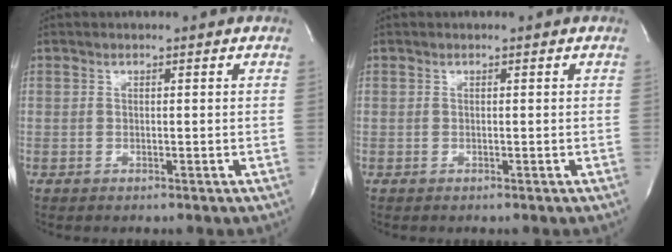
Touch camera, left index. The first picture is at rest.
{"total": 0.0}